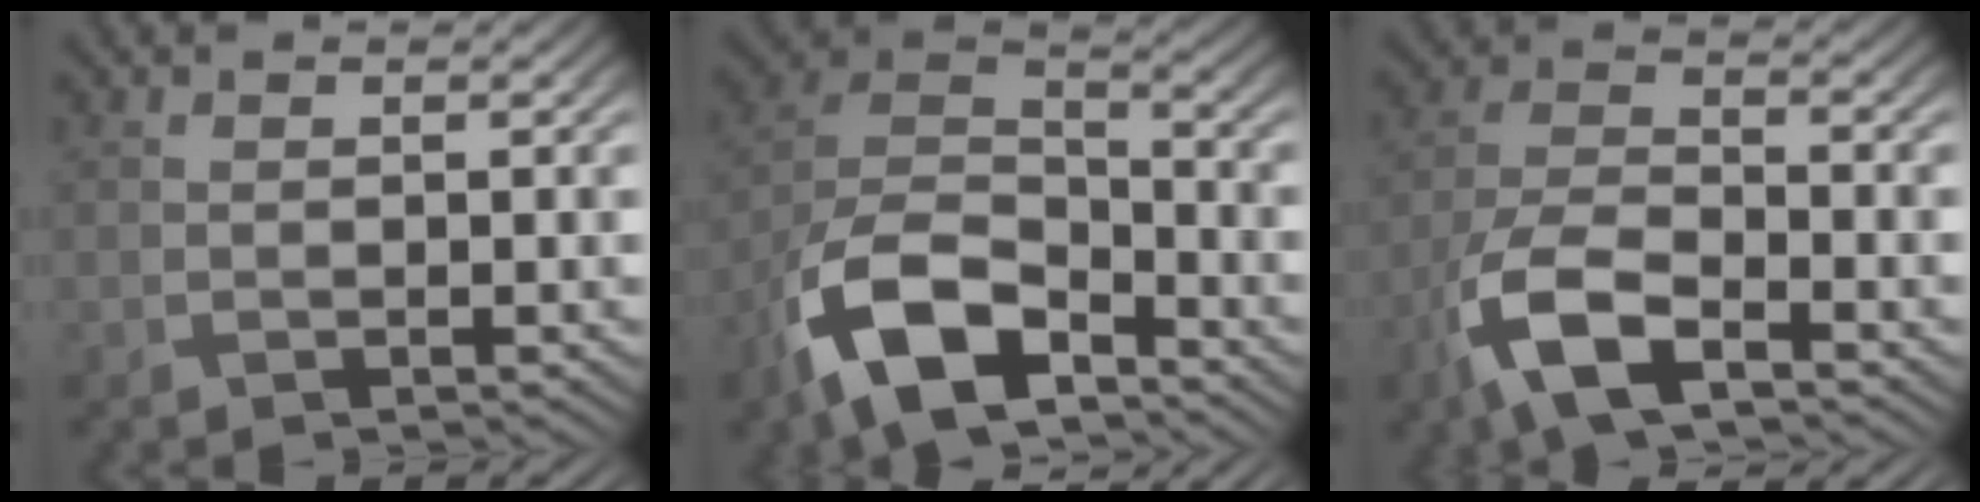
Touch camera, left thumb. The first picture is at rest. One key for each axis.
{"total": 13.2, "fx": -8.1, "fy": 6.4, "fz": 8.1, "tx": -0.178, "ty": -0.012, "tz": -0.166}
{"total": 8.8, "fx": -5.0, "fy": 3.5, "fz": 6.3, "tx": -0.140, "ty": -0.003, "tz": -0.112}